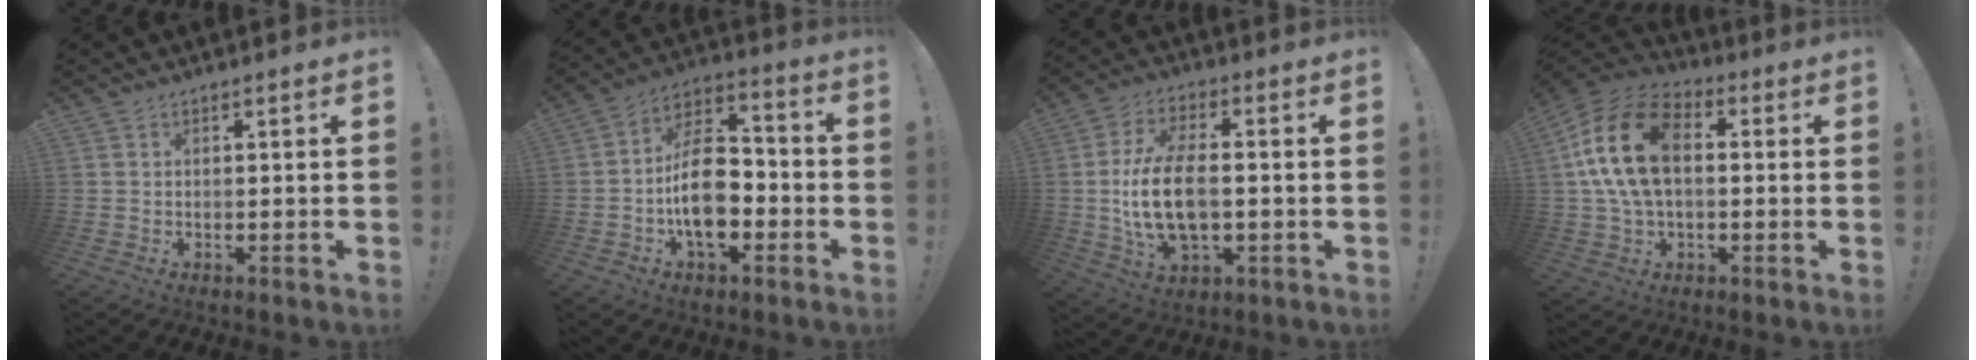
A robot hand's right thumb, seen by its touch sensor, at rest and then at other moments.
{"total": 17.0, "force": [-3.8, 10.2, 13.1], "torque": [-0.231, 0.027, -0.062]}
{"total": 16.0, "force": [-1.2, 9.2, 13.0], "torque": [-0.251, 0.003, -0.021]}
{"total": 19.3, "force": [2.7, 12.1, 14.8], "torque": [-0.290, 0.015, 0.050]}